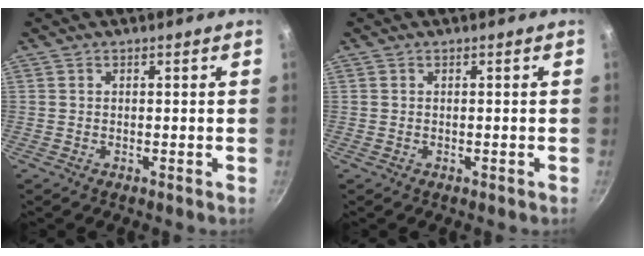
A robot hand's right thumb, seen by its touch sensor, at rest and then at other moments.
{"total": 0.0}